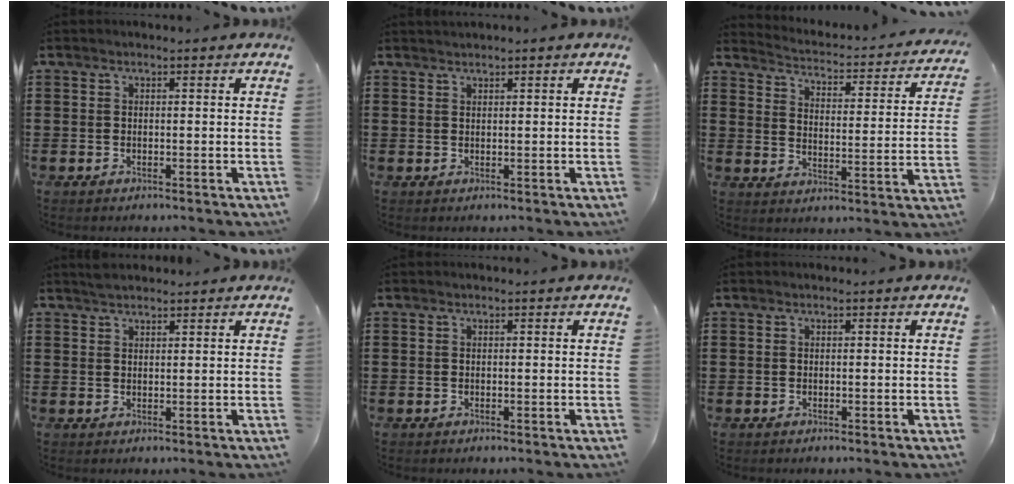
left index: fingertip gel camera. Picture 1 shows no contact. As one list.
[{"total": 0.8, "force": [0.7, 0.0, 0.2], "torque": [-0.005, -0.001, 0.015]}, {"total": 2.1, "force": [2.1, 0.0, 0.3], "torque": [-0.027, -0.030, 0.023]}, {"total": 1.7, "force": [1.6, 0.4, 0.3], "torque": [-0.009, 0.001, 0.032]}, {"total": 0.0}, {"total": 0.0}]